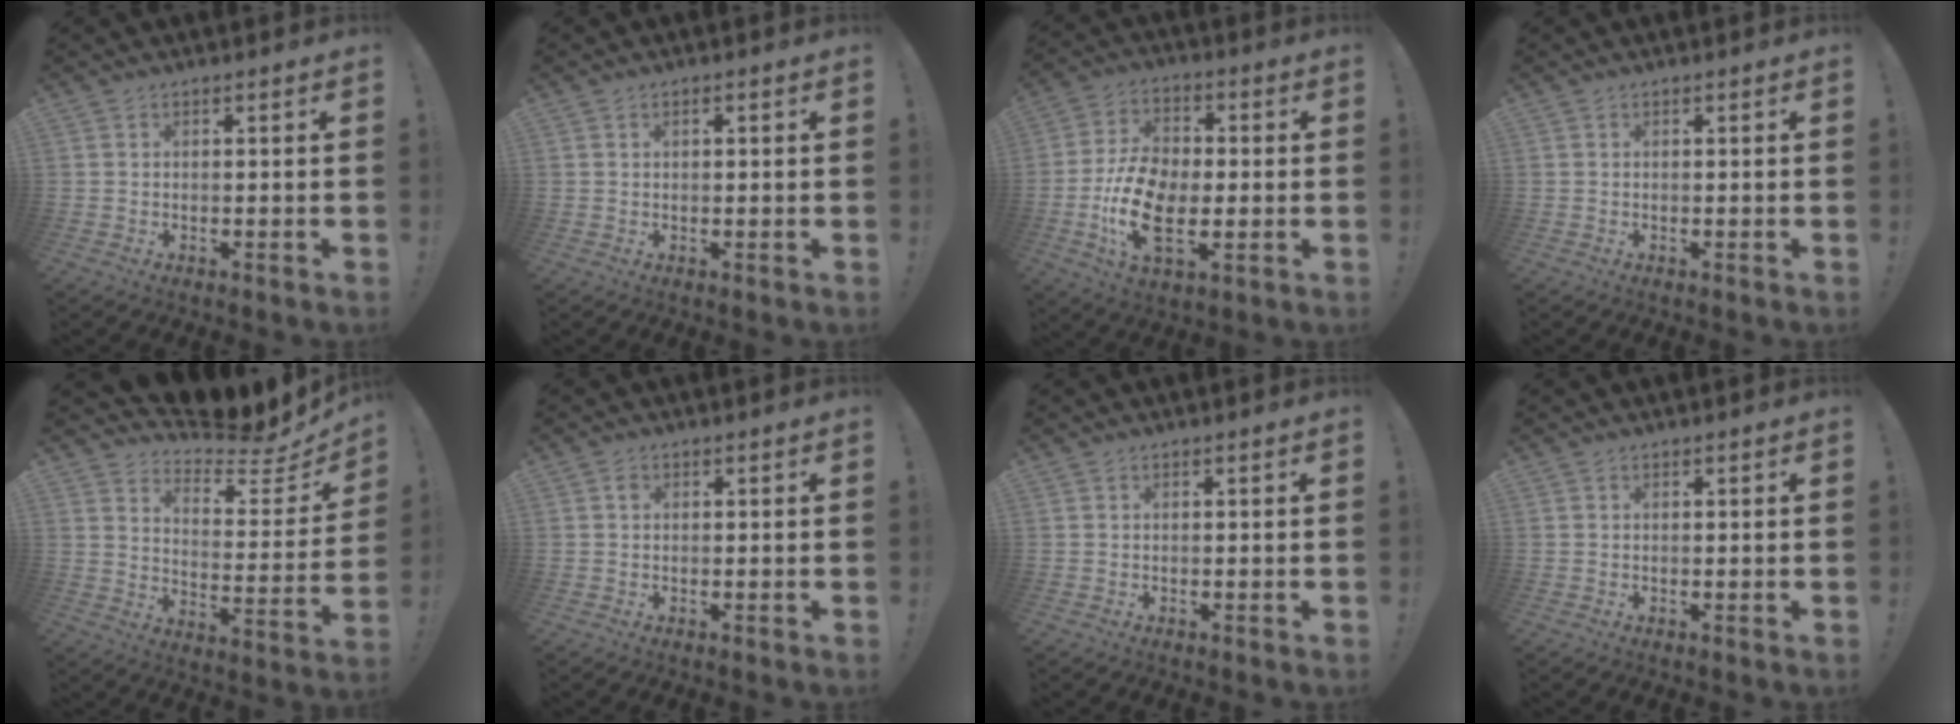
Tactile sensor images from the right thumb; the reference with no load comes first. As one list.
[{"total": 0.7, "force": [0.1, 0.5, 0.5], "torque": [-0.013, 0.005, 0.003]}, {"total": 16.1, "force": [-4.0, 9.4, 12.5], "torque": [-0.251, 0.012, -0.069]}, {"total": 0.0}, {"total": 8.2, "force": [7.7, 2.0, 2.0], "torque": [-0.023, -0.091, 0.130]}, {"total": 1.0, "force": [0.2, 0.9, 0.4], "torque": [0.005, -0.002, -0.001]}, {"total": 0.0}, {"total": 0.0}]